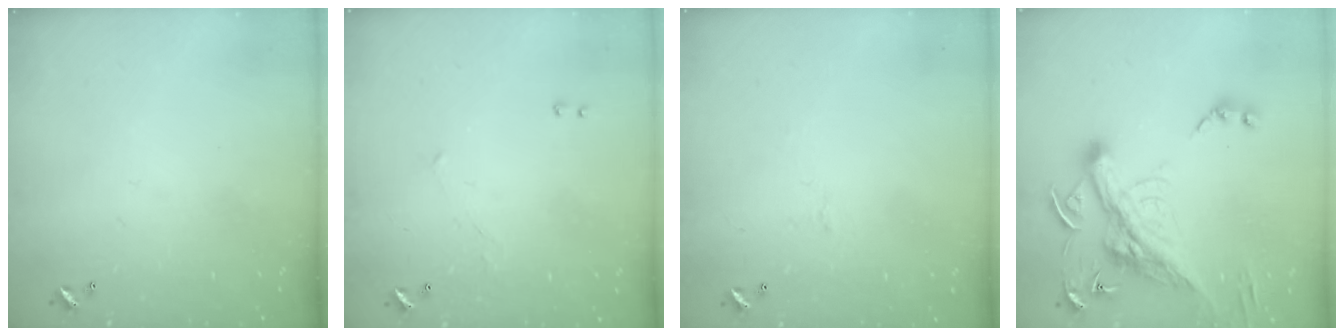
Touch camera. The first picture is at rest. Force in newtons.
{"total": 2.8, "press": 2.7, "slide": 0.5}
{"total": 0.6, "press": 0.2, "slide": 0.6}
{"total": 9.2, "press": 8.9, "slide": 2.3}